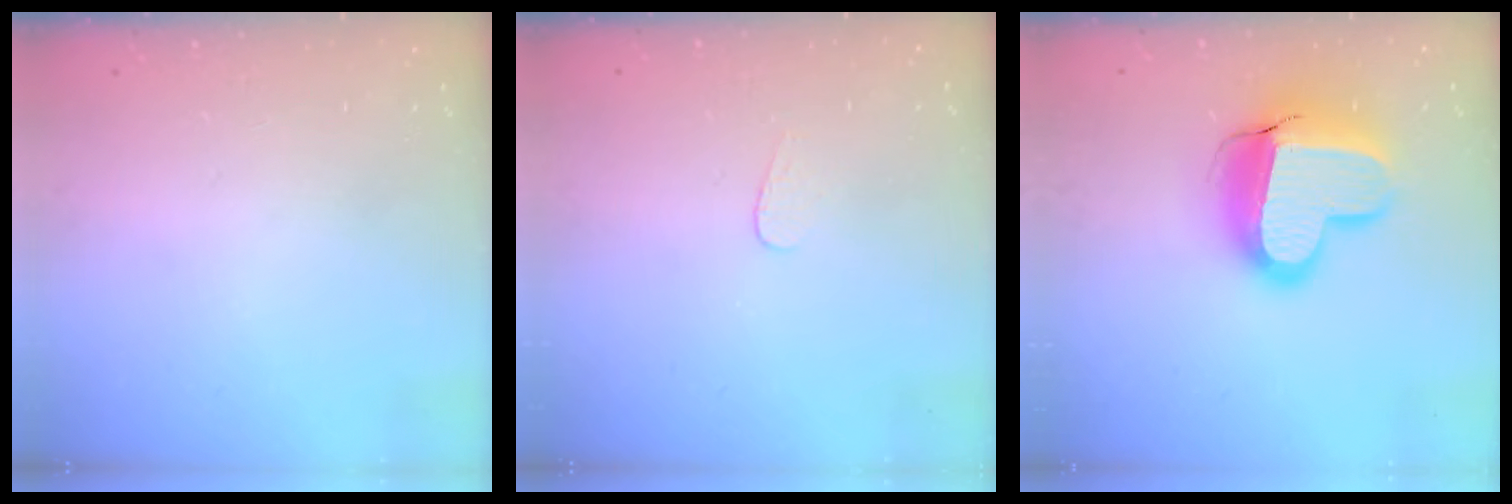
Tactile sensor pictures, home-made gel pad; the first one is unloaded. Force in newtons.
{"total": 3.5, "press": 3.5, "slide": 0.3}
{"total": 19.2, "press": 19.2, "slide": 1.5}